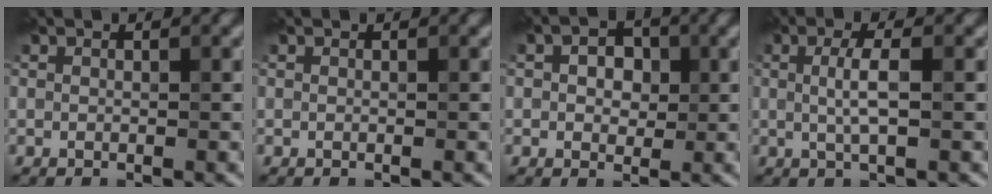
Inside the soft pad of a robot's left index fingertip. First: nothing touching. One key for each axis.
{"total": 0.0}
{"total": 2.4, "fx": 0.5, "fy": 1.7, "fz": 1.6, "tx": -0.021, "ty": 0.003, "tz": 0.001}
{"total": 2.3, "fx": 0.3, "fy": 0.2, "fz": 2.2, "tx": -0.046, "ty": 0.003, "tz": 0.005}